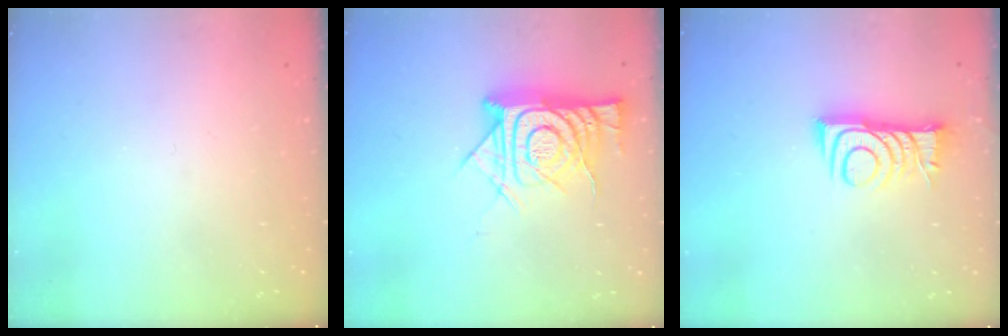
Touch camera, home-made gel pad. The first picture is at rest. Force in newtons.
{"total": 14.5, "press": 14.4, "slide": 1.4}
{"total": 9.0, "press": 9.0, "slide": 0.1}